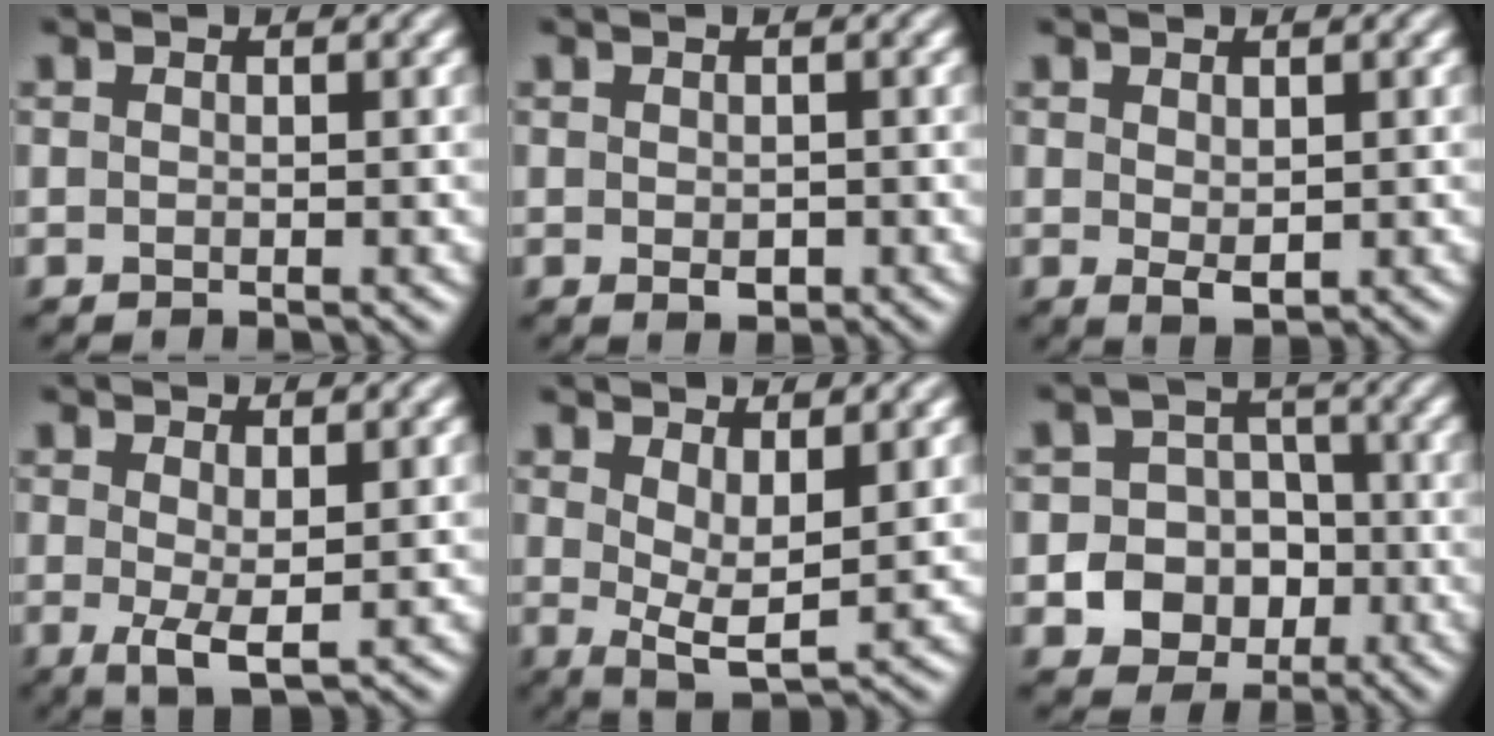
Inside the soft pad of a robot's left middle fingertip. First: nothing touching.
{"total": 1.4, "force": [-0.3, 0.8, 1.1], "torque": [-0.017, -0.005, -0.001]}
{"total": 1.6, "force": [0.3, 0.9, 1.4], "torque": [-0.026, -0.006, 0.012]}
{"total": 2.8, "force": [0.1, 0.8, 2.7], "torque": [-0.053, -0.008, 0.002]}
{"total": 4.1, "force": [1.3, 1.4, 3.6], "torque": [-0.063, -0.014, 0.027]}
{"total": 6.7, "force": [-2.2, 5.9, 2.3], "torque": [-0.024, 0.001, -0.058]}